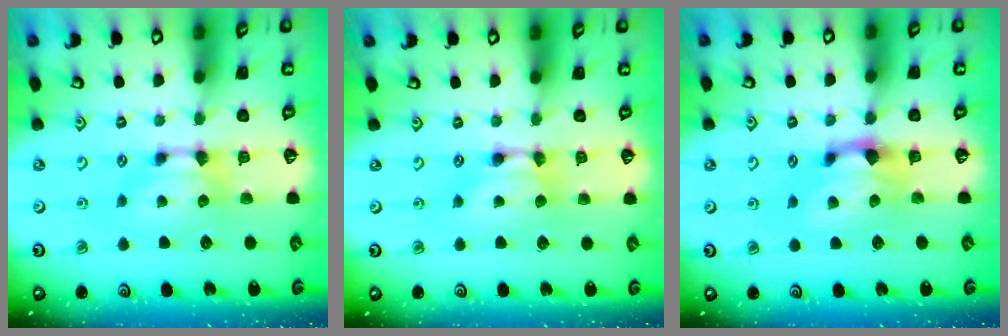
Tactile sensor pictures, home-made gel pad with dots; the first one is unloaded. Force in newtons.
{"total": 1.2, "press": 1.2, "slide": 0.2}
{"total": 1.4, "press": 0.7, "slide": 1.1}